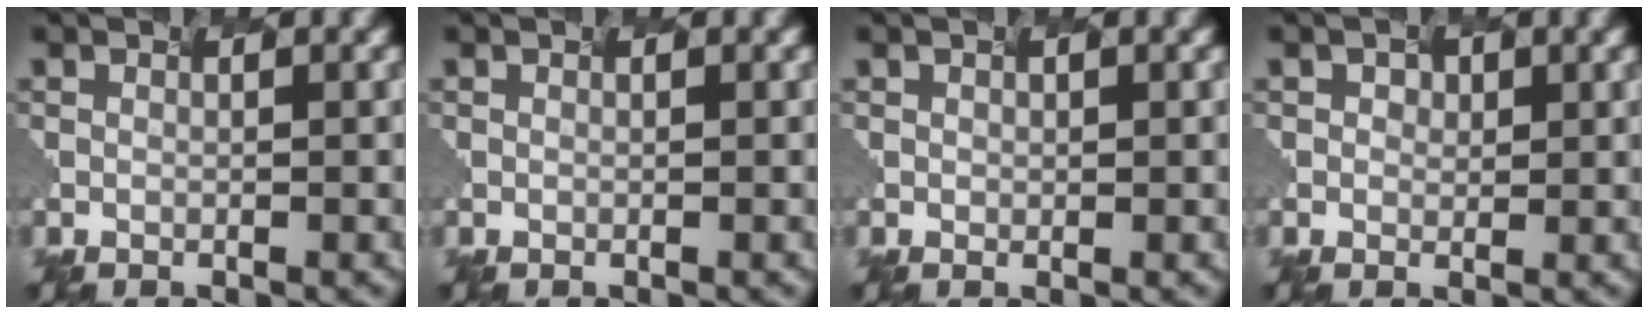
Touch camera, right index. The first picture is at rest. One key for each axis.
{"total": 0.0}
{"total": 0.5, "fx": 0.0, "fy": -0.2, "fz": -0.5, "tx": -0.001, "ty": -0.001, "tz": 0.015}
{"total": 0.6, "fx": 0.0, "fy": 0.2, "fz": -0.6, "tx": 0.003, "ty": 0.000, "tz": 0.014}